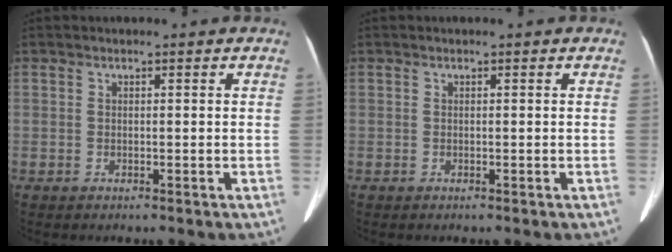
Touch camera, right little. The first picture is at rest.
{"total": 0.0}